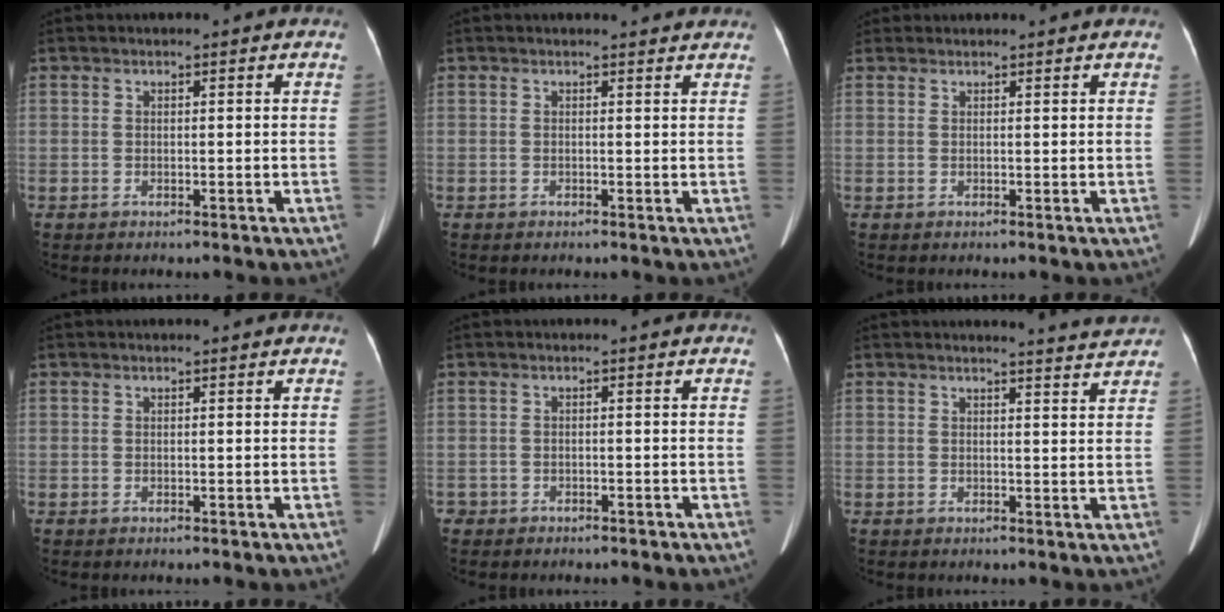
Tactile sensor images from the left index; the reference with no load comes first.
{"total": 2.3, "force": [2.3, 0.5, 0.3], "torque": [-0.014, 0.007, 0.018]}
{"total": 1.1, "force": [1.1, 0.2, 0.0], "torque": [-0.010, 0.009, 0.024]}
{"total": 0.0}
{"total": 2.8, "force": [-2.3, 1.5, 0.6], "torque": [-0.012, 0.001, -0.029]}
{"total": 4.0, "force": [4.0, -0.2, 0.2], "torque": [-0.010, -0.009, 0.033]}